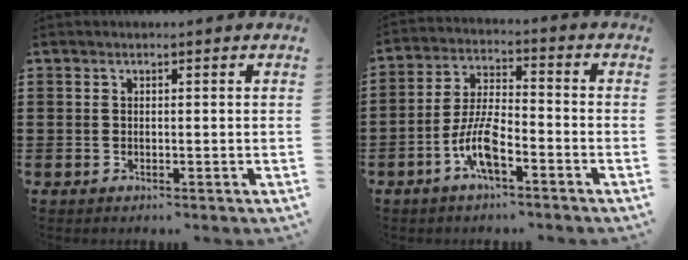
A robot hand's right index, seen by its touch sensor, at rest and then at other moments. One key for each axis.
{"total": 7.6, "fx": -3.8, "fy": 2.3, "fz": 6.1, "tx": -0.141, "ty": -0.007, "tz": -0.074}